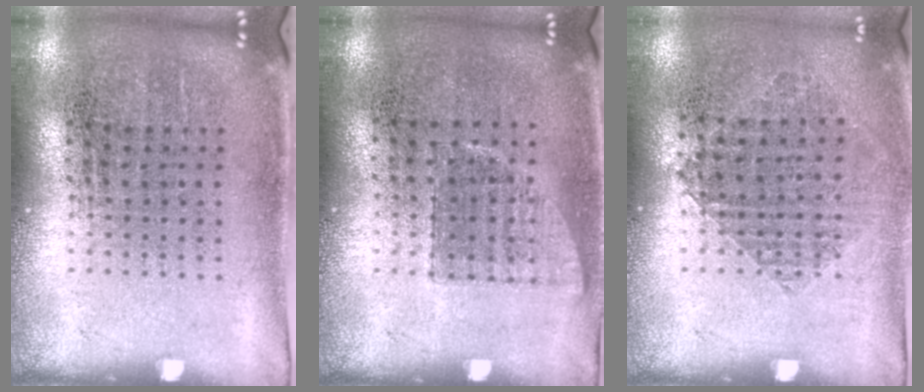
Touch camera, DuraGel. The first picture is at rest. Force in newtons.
{"total": 0.7, "press": 0.7, "slide": 0.2}
{"total": 0.9, "press": 0.9, "slide": 0.4}